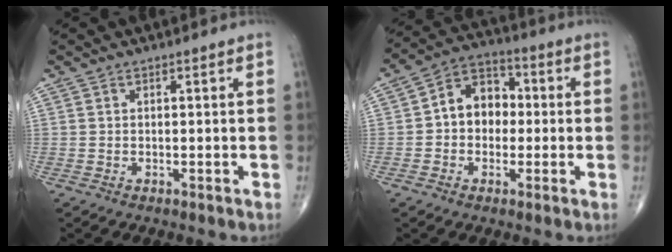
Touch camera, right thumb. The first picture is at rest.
{"total": 9.2, "force": [0.0, 7.2, 5.8], "torque": [-0.060, 0.030, -0.014]}